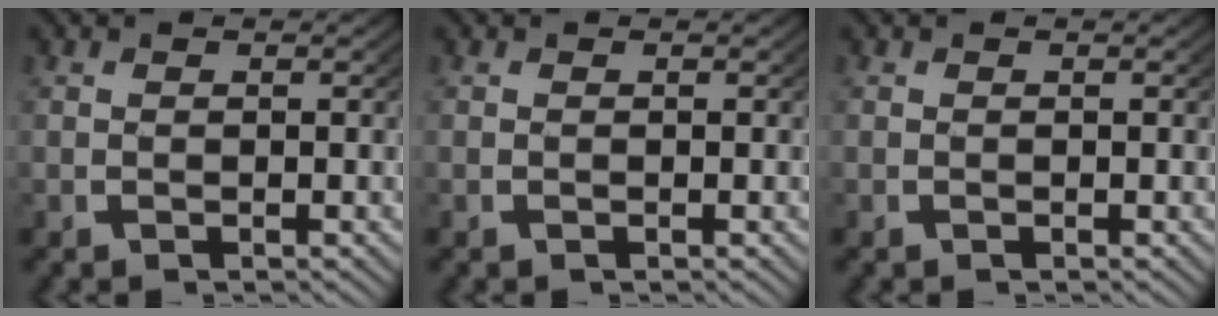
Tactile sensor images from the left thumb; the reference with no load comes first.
{"total": 0.0}
{"total": 0.0}